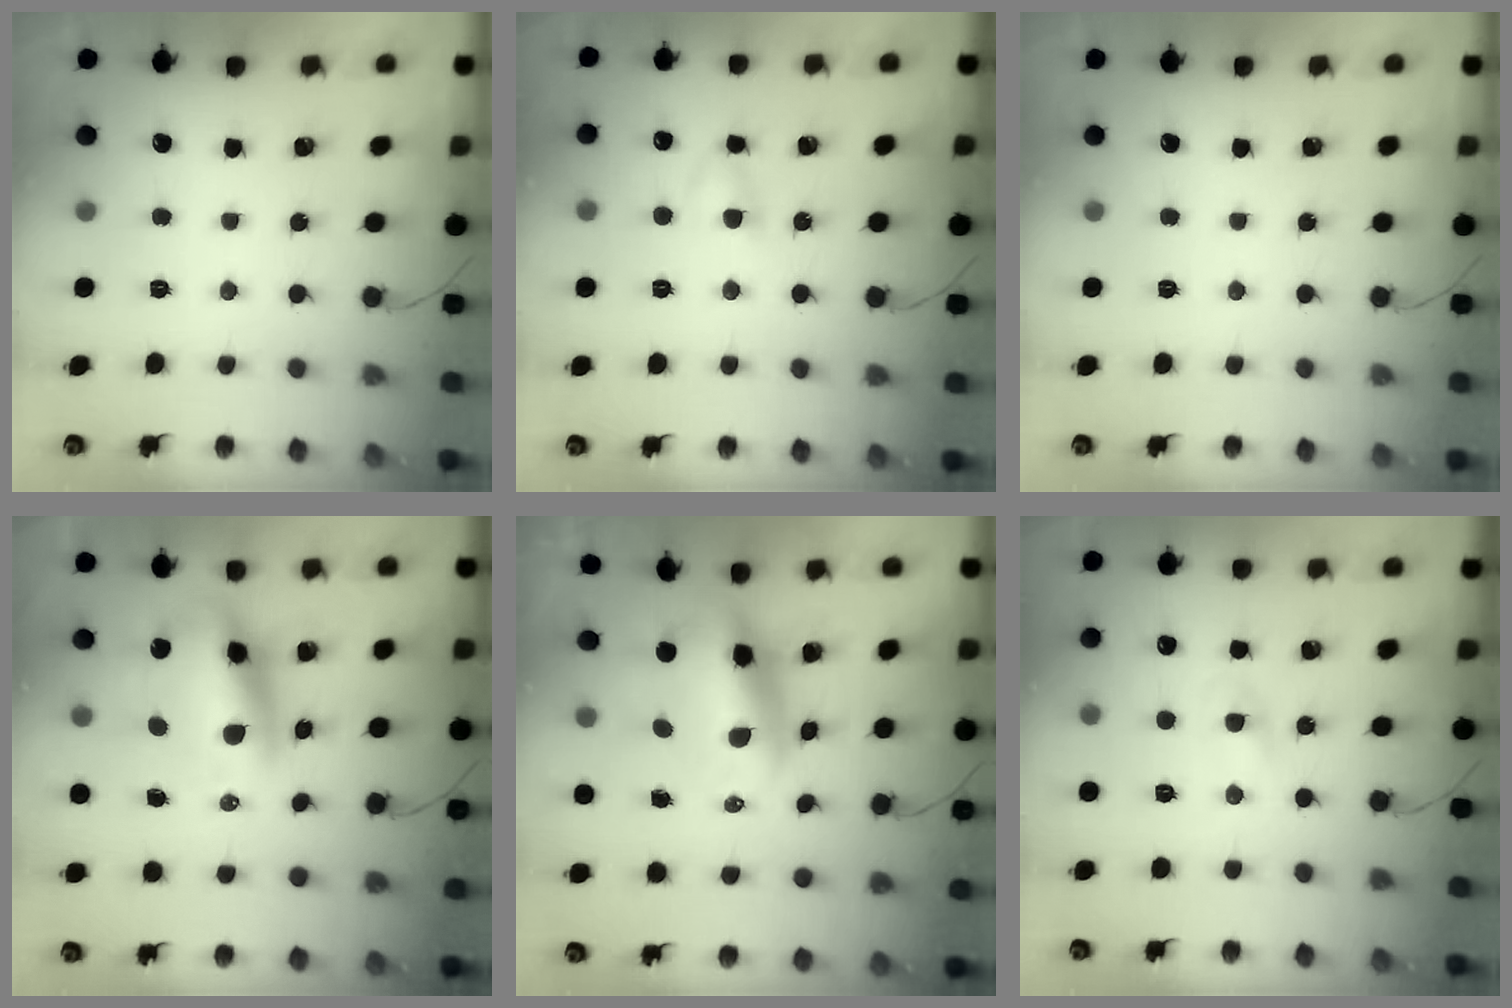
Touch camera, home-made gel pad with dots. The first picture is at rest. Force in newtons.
{"total": 3.7, "press": 3.5, "slide": 1.2}
{"total": 0.0}
{"total": 11.3, "press": 10.9, "slide": 2.8}
{"total": 8.6, "press": 8.3, "slide": 2.4}
{"total": 1.2, "press": 1.0, "slide": 0.7}